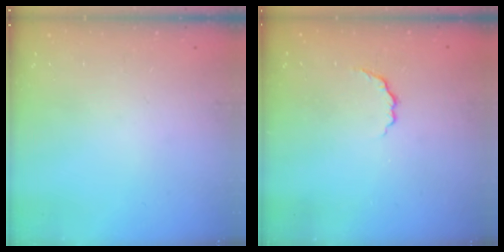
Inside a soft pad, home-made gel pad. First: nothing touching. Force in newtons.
{"total": 3.4, "press": 3.3, "slide": 0.9}